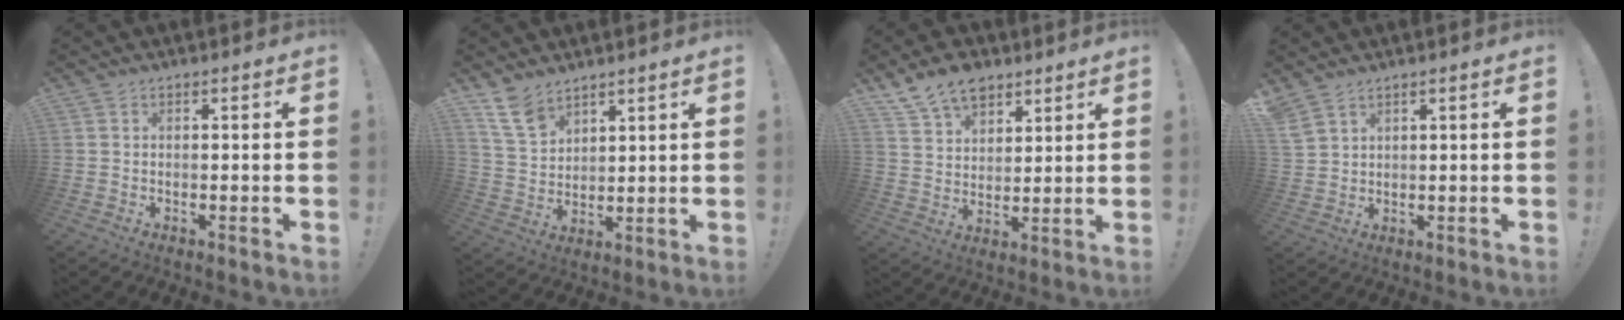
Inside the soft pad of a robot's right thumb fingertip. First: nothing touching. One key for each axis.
{"total": 9.5, "fx": 7.2, "fy": 5.0, "fz": 3.7, "tx": -0.077, "ty": -0.038, "tz": 0.143}
{"total": 10.8, "fx": 7.9, "fy": 6.2, "fz": 4.0, "tx": -0.073, "ty": -0.043, "tz": 0.152}
{"total": 4.3, "fx": 3.6, "fy": 1.4, "fz": 1.9, "tx": -0.039, "ty": -0.018, "tz": 0.071}